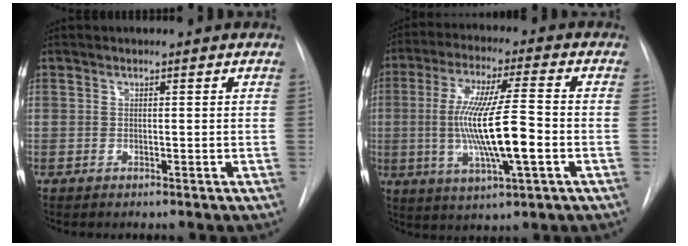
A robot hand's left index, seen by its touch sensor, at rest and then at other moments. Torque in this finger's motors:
{"motor_torque": [2.14, 0.00, 0.61, 0.21]}